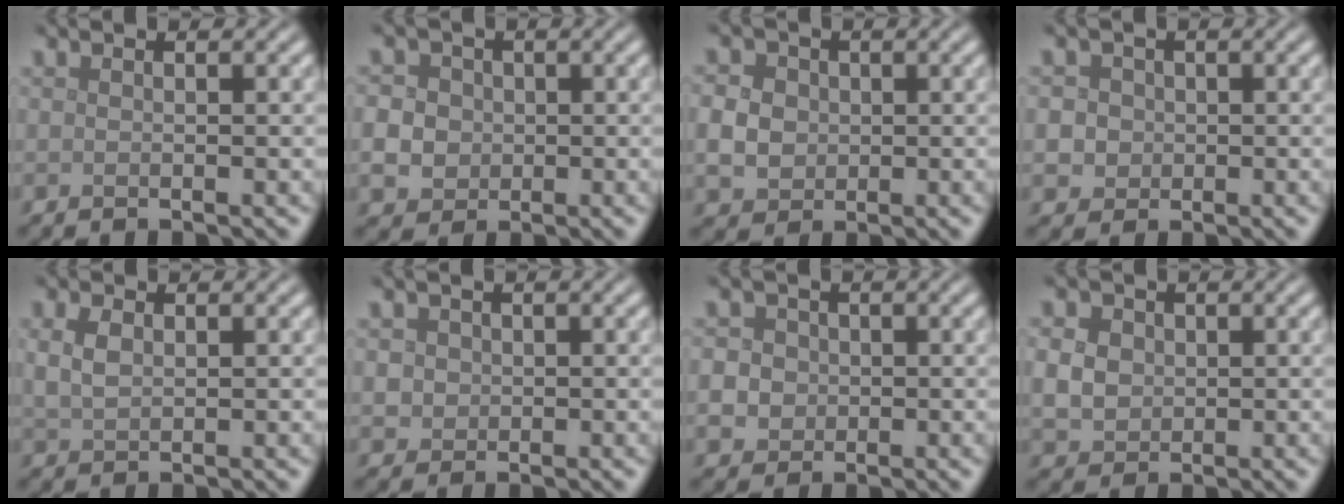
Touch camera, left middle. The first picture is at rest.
{"total": 6.9, "force": [0.2, 6.4, 2.6], "torque": [-0.056, 0.029, -0.019]}
{"total": 4.2, "force": [0.0, 3.7, 2.0], "torque": [-0.050, 0.004, -0.002]}
{"total": 4.5, "force": [0.6, 4.2, 1.7], "torque": [-0.020, 0.033, -0.005]}
{"total": 2.1, "force": [0.7, 1.4, 1.5], "torque": [-0.039, 0.003, 0.015]}
{"total": 2.1, "force": [0.5, 2.0, 0.7], "torque": [-0.010, 0.005, 0.013]}
{"total": 7.2, "force": [0.1, 6.8, 2.6], "torque": [-0.053, 0.027, -0.027]}
{"total": 4.3, "force": [0.5, 3.7, 2.2], "torque": [-0.059, 0.010, 0.005]}